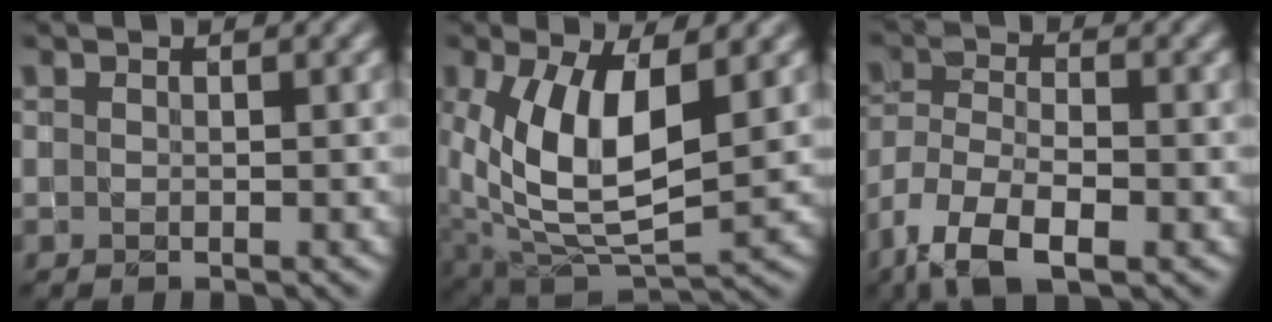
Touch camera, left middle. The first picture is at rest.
{"total": 9.5, "force": [1.7, 4.7, 8.1], "torque": [-0.169, -0.016, 0.038]}
{"total": 7.6, "force": [-4.4, 3.2, 5.2], "torque": [-0.104, -0.006, -0.088]}